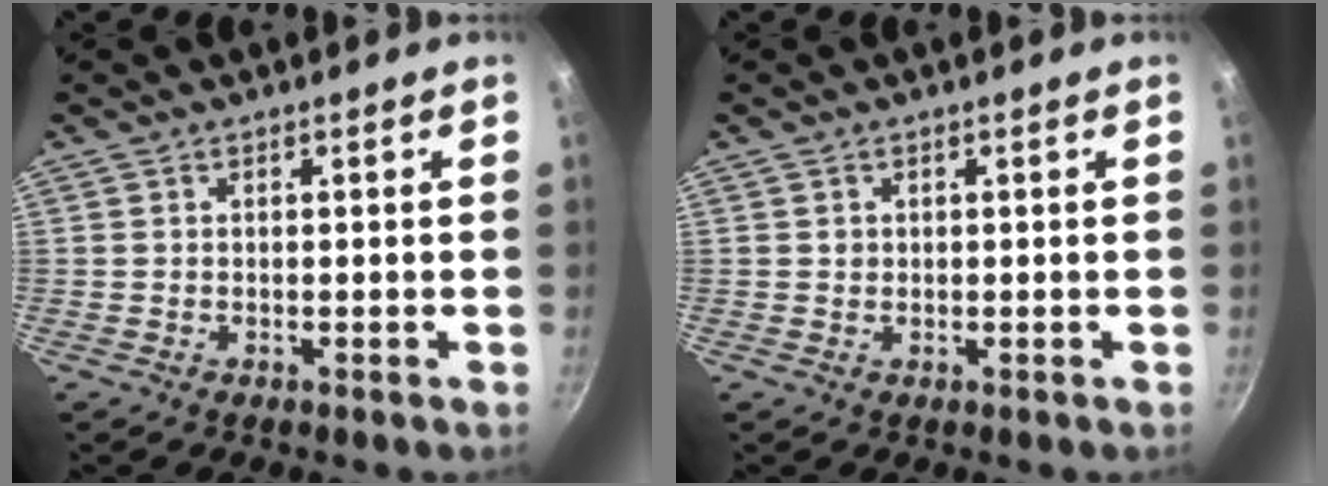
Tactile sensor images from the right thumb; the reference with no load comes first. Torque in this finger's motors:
{"motor_torque": [-0.32, 0.04, 0.33, 0.13, 0.05]}